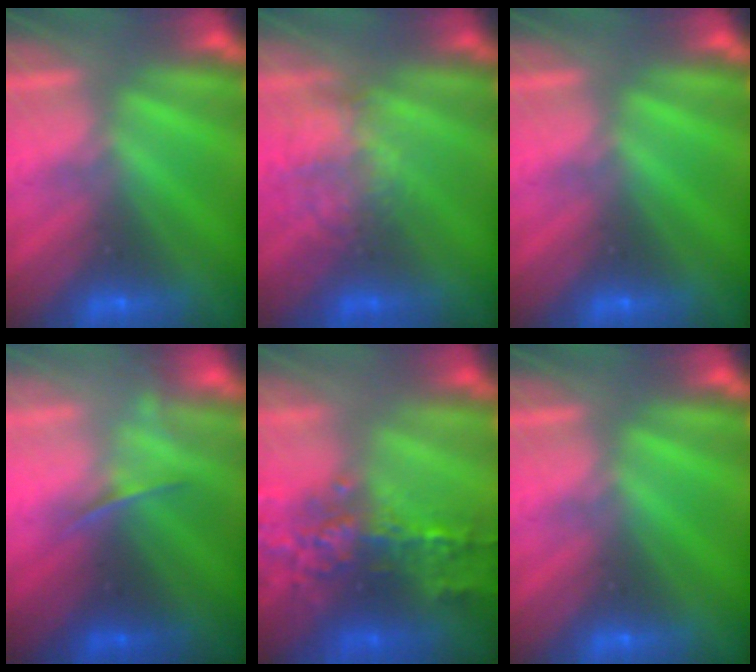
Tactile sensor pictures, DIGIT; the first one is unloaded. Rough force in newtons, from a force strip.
{"total": 2.1}
{"total": 0.0}
{"total": 1.9}
{"total": 6.8}
{"total": 0.0}